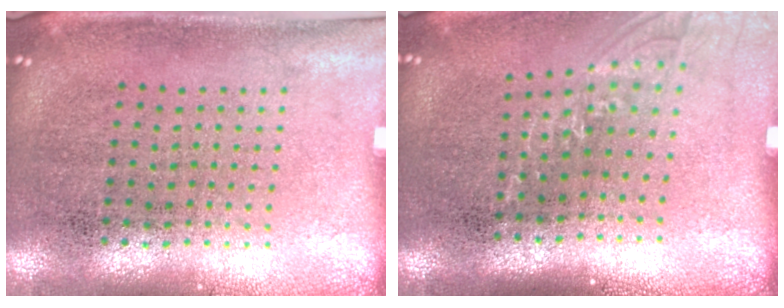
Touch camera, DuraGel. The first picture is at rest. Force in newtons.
{"total": 1.1, "press": 0.9, "slide": 0.6}